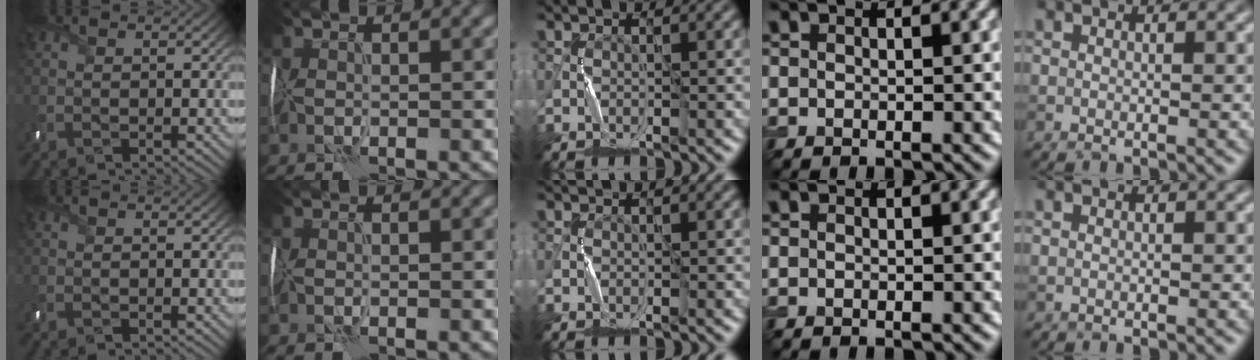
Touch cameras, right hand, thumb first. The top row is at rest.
{}